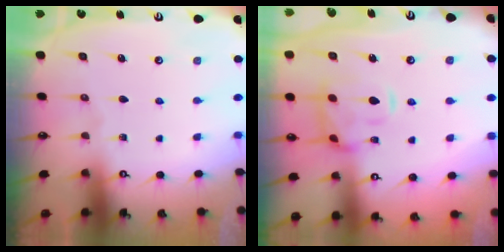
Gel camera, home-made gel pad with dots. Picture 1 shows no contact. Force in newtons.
{"total": 4.5, "press": 4.3, "slide": 1.4}